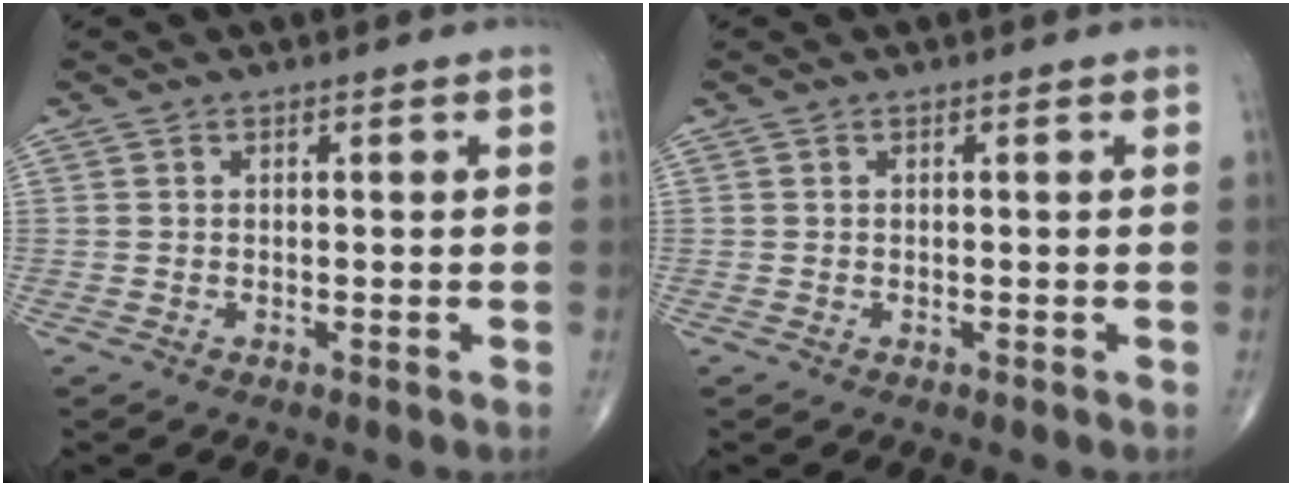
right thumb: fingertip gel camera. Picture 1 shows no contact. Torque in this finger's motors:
{"motor_torque": [0.00, 0.00, -0.01, 0.04, 0.00]}